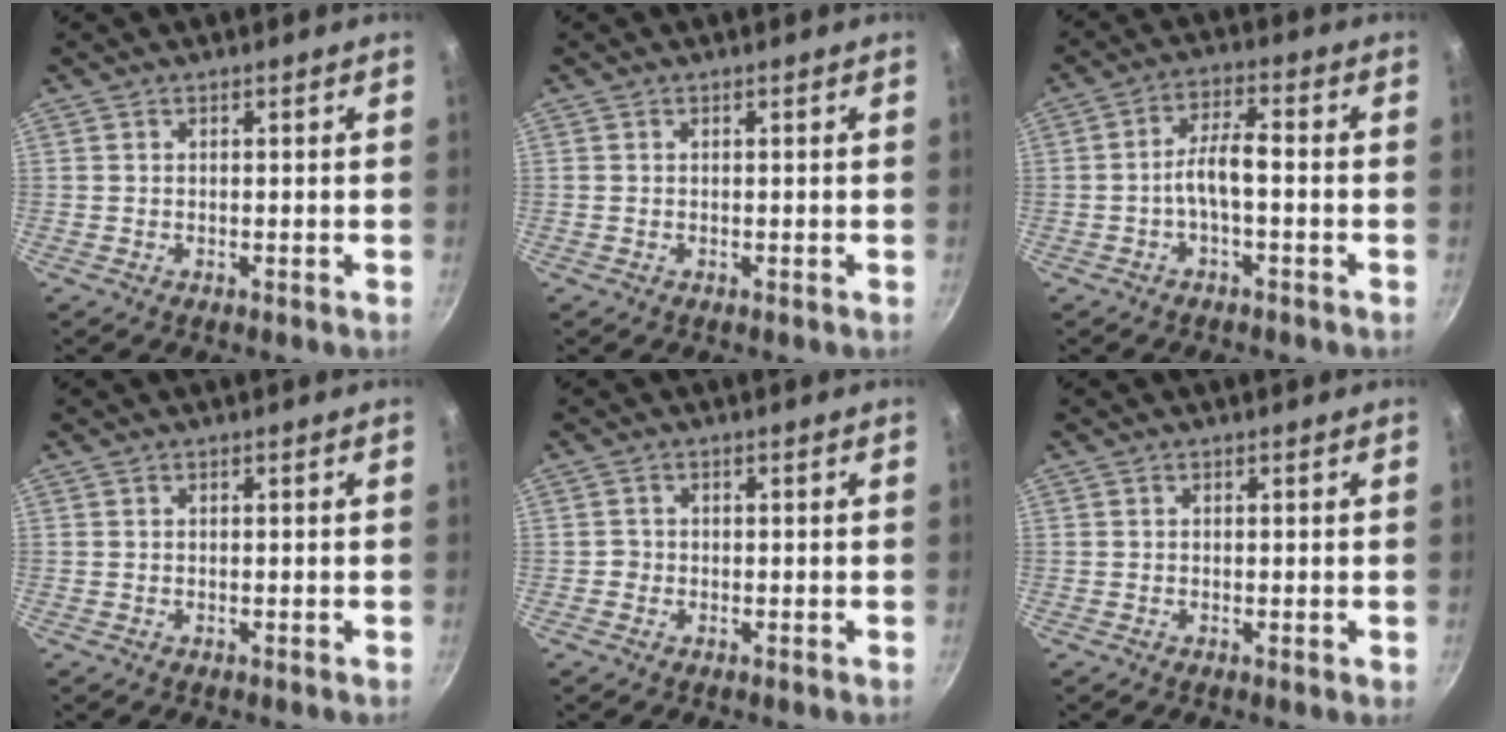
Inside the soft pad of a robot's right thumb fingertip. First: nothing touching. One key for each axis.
{"total": 0.0}
{"total": 5.9, "fx": -1.3, "fy": 2.0, "fz": 5.3, "tx": -0.099, "ty": 0.028, "tz": -0.029}
{"total": 0.0}
{"total": 1.1, "fx": -0.3, "fy": 1.1, "fz": 0.2, "tx": 0.006, "ty": 0.005, "tz": -0.009}
{"total": 0.8, "fx": -0.1, "fy": 0.2, "fz": 0.8, "tx": -0.012, "ty": -0.003, "tz": -0.003}